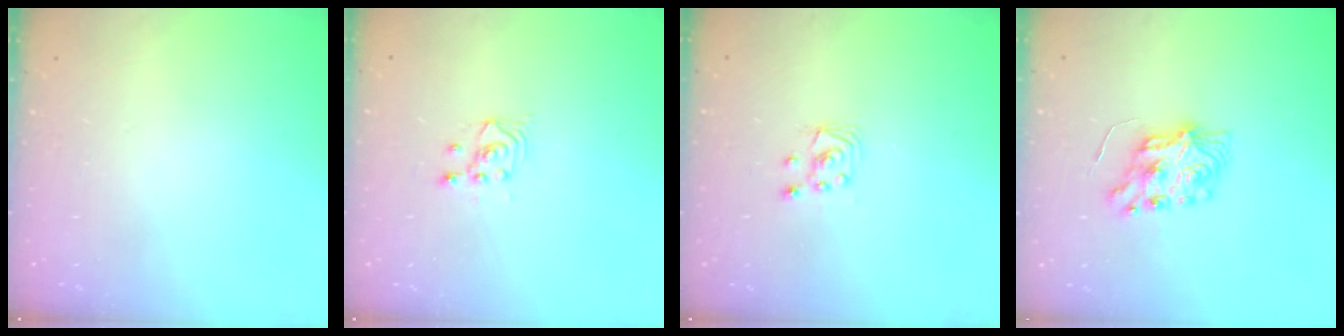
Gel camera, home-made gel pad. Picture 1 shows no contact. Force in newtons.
{"total": 2.7, "press": 2.7, "slide": 0.3}
{"total": 2.4, "press": 2.4, "slide": 0.2}
{"total": 7.3, "press": 7.3, "slide": 0.2}